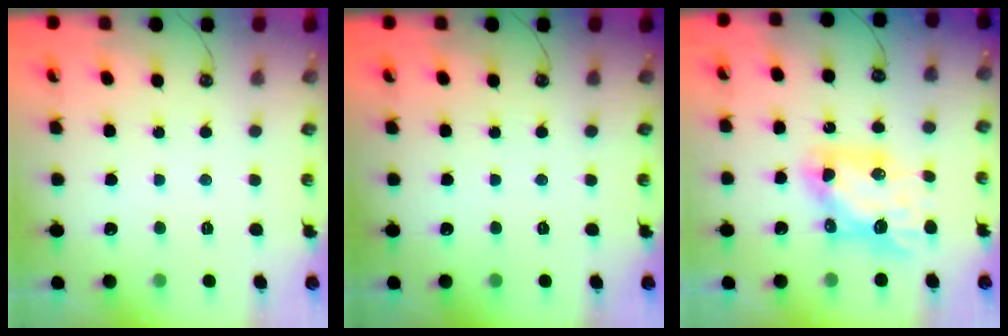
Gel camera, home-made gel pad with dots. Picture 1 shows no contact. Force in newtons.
{"total": 0.0}
{"total": 9.1, "press": 9.1, "slide": 1.1}